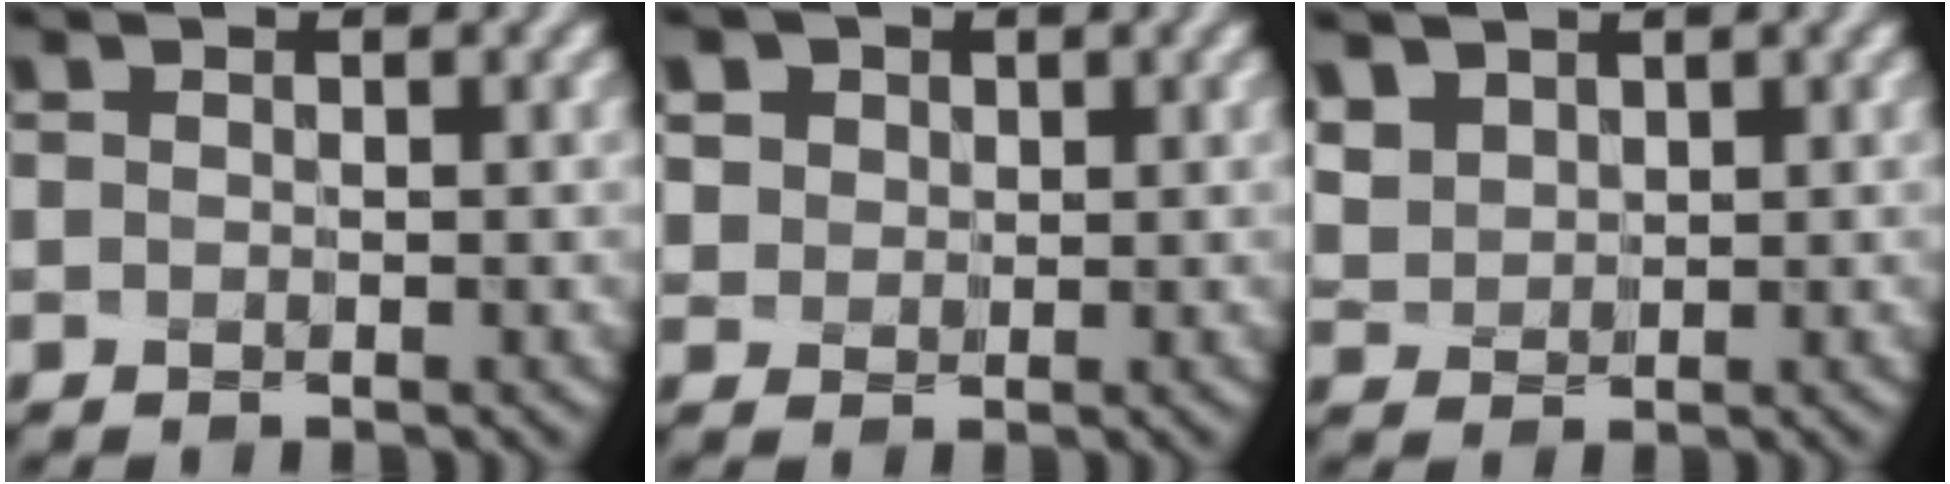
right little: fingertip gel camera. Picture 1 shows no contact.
{"total": 4.1, "force": [1.9, 3.4, 1.4], "torque": [-0.059, 0.010, 0.033]}
{"total": 5.8, "force": [2.9, 4.4, 2.4], "torque": [-0.086, 0.025, 0.057]}